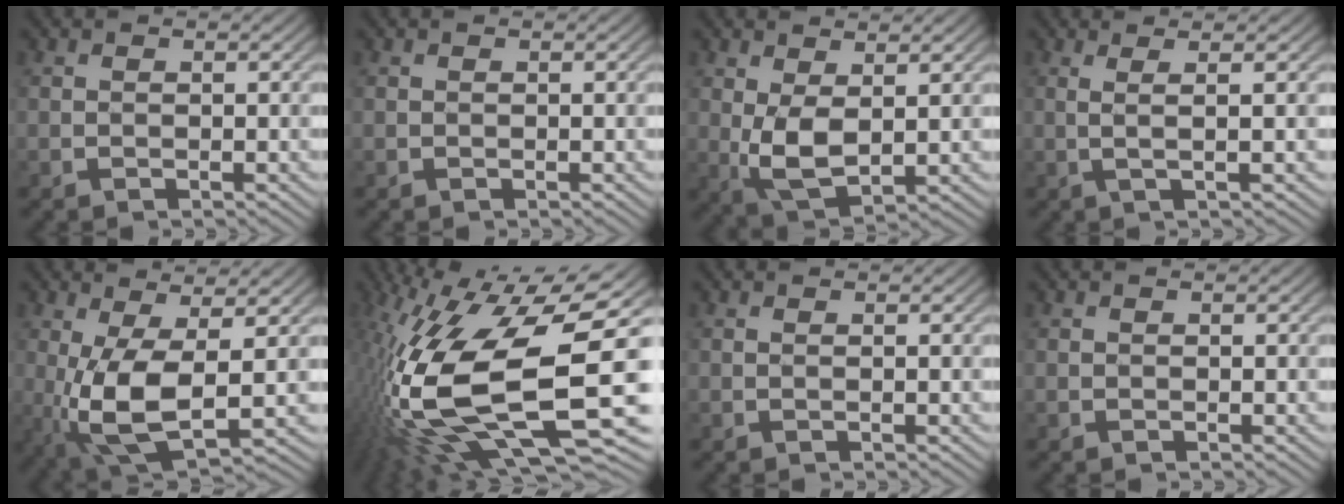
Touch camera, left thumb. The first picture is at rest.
{"total": 0.0}
{"total": 6.7, "force": [1.0, 3.9, 5.4], "torque": [-0.135, -0.002, 0.018]}
{"total": 2.0, "force": [0.6, -0.7, 1.8], "torque": [-0.026, 0.000, 0.011]}
{"total": 10.1, "force": [-0.9, 4.7, 8.9], "torque": [-0.192, -0.010, -0.024]}
{"total": 19.9, "force": [-3.7, 8.1, 17.8], "torque": [-0.386, -0.034, -0.066]}
{"total": 0.0}
{"total": 0.0}